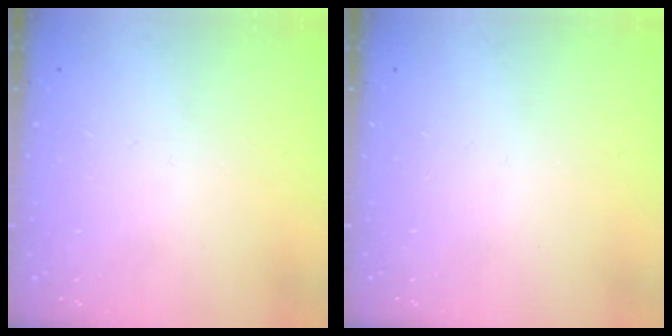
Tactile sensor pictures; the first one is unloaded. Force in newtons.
{"total": 0.0}